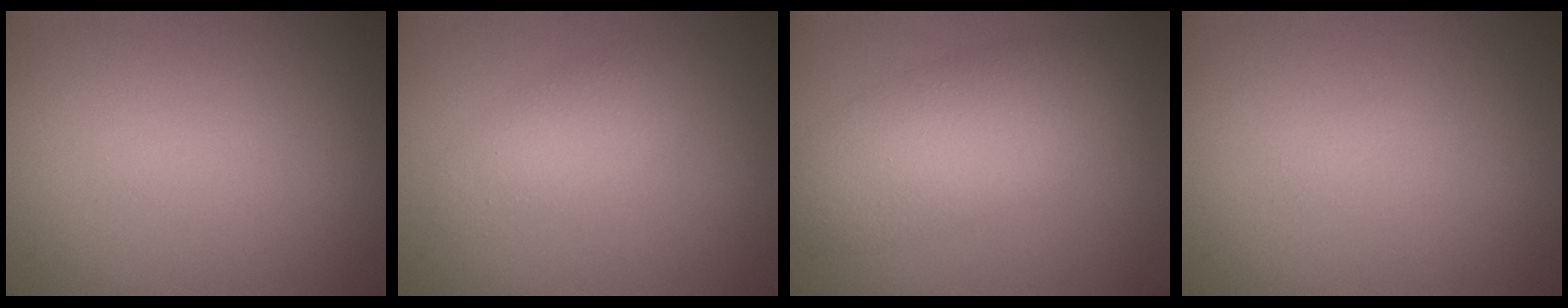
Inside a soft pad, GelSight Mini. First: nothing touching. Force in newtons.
{"total": 2.3, "press": 2.3, "slide": 0.1}
{"total": 6.1, "press": 6.1, "slide": 0.2}
{"total": 0.0}